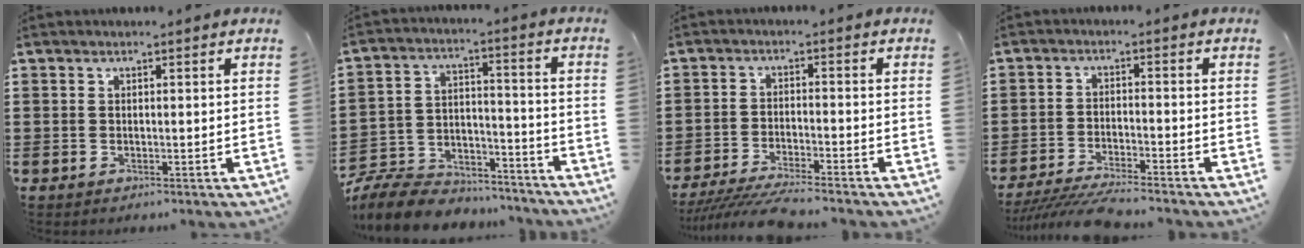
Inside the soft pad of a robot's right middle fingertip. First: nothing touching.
{"total": 10.3, "force": [-9.8, 2.2, 2.2], "torque": [-0.054, 0.022, -0.197]}
{"total": 5.3, "force": [-4.9, 0.0, 1.9], "torque": [-0.044, -0.014, -0.099]}
{"total": 5.3, "force": [-5.0, 0.1, 1.8], "torque": [-0.042, -0.013, -0.100]}